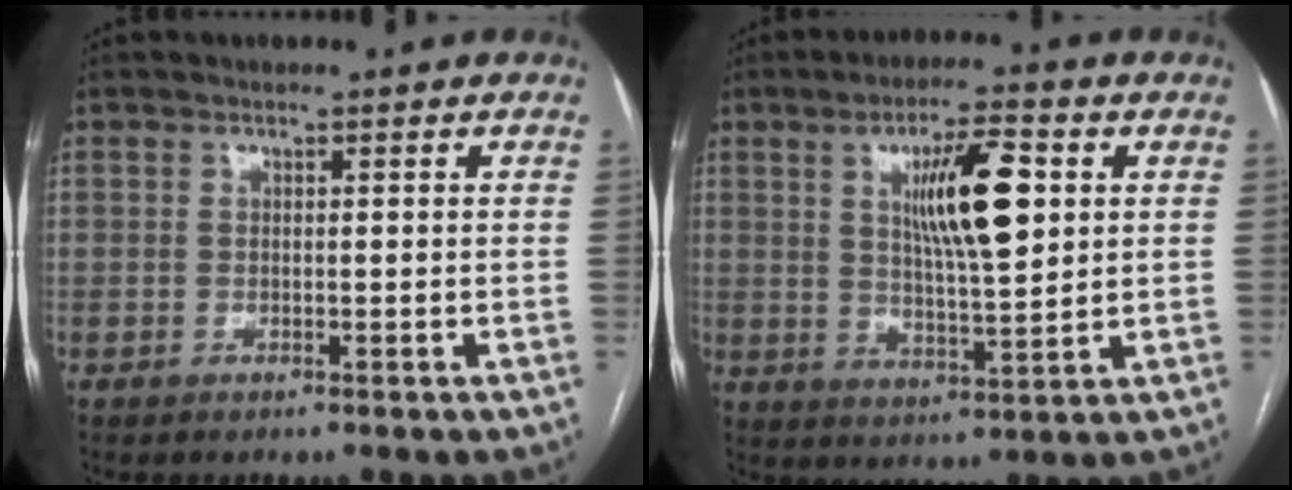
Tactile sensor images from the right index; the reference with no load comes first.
{"total": 11.2, "force": [3.2, 2.0, 10.5], "torque": [-0.179, 0.003, 0.056]}